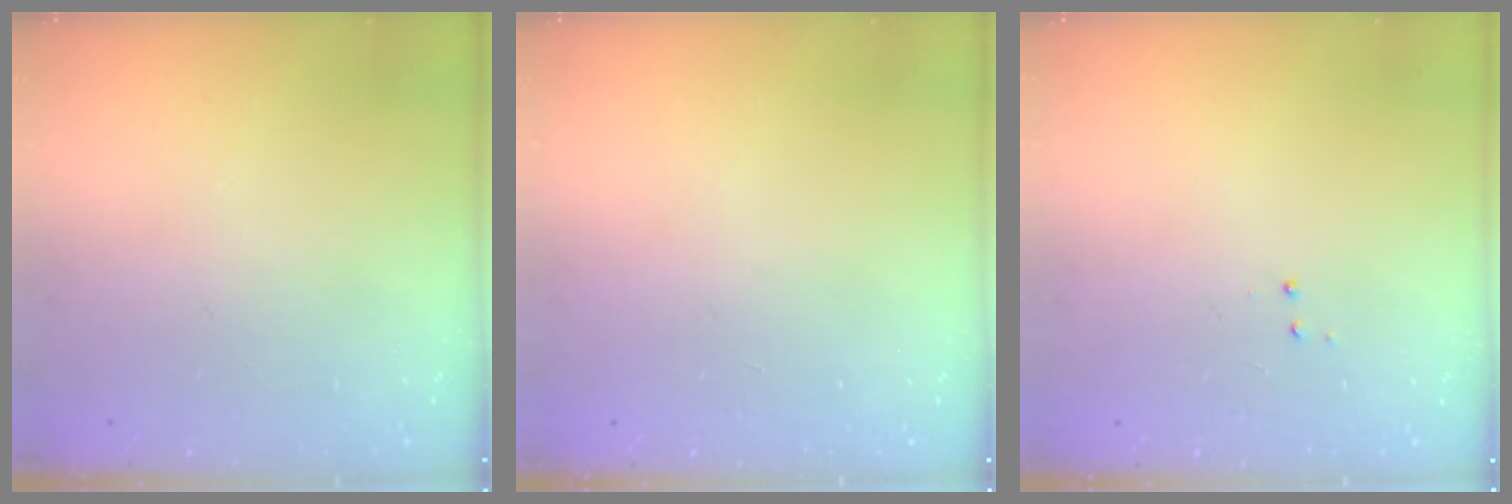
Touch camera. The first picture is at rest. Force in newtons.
{"total": 0.0}
{"total": 2.9, "press": 2.8, "slide": 0.6}